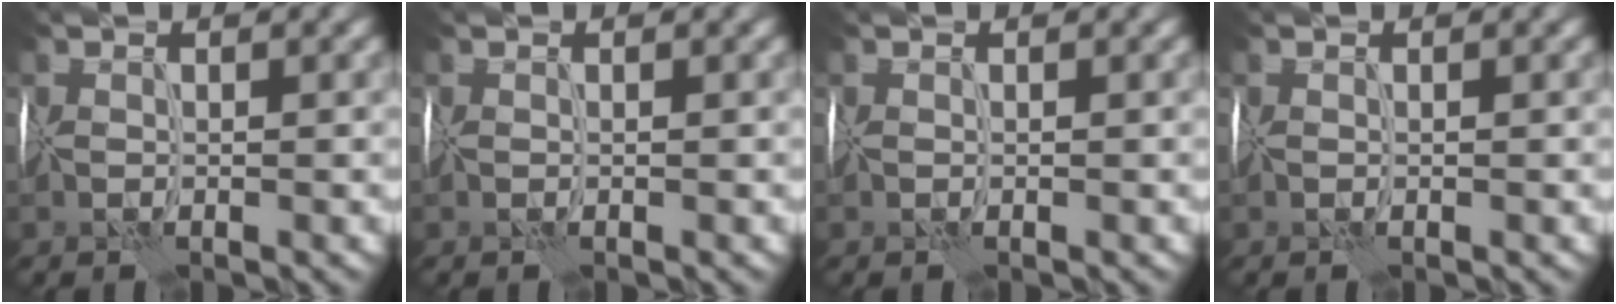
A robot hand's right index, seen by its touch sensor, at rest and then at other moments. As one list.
[{"total": 0.0}, {"total": 0.0}, {"total": 0.0}]